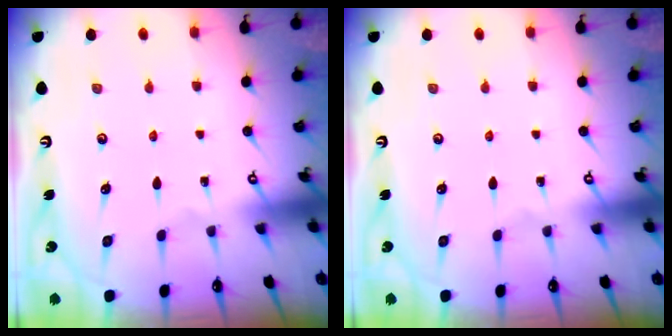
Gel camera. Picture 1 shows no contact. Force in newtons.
{"total": 0.0}